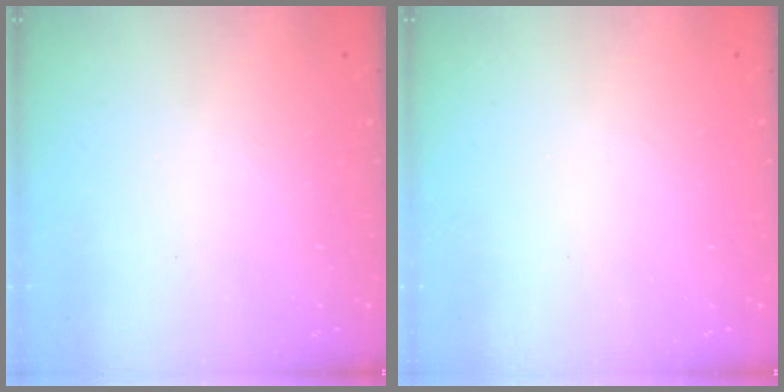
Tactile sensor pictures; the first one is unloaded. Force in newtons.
{"total": 0.0}